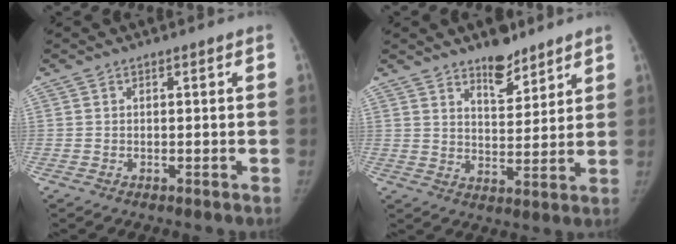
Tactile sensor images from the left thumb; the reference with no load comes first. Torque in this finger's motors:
{"motor_torque": [0.51, -0.33, 0.83, -0.90, 0.20]}